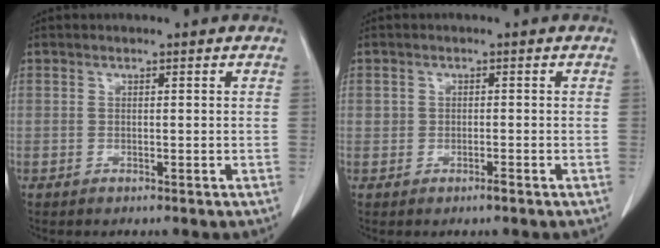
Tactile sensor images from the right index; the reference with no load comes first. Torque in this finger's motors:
{"motor_torque": [-0.08, 0.09, -0.02, 0.01]}